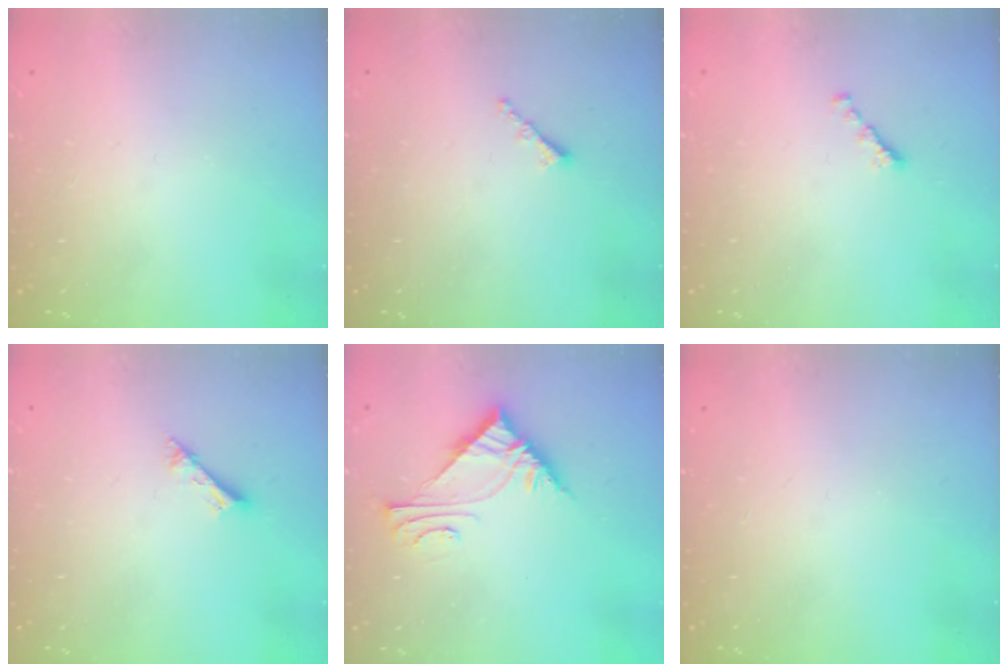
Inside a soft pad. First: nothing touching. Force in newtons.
{"total": 1.0, "press": 0.9, "slide": 0.4}
{"total": 1.5, "press": 1.4, "slide": 0.5}
{"total": 2.6, "press": 2.6, "slide": 0.1}
{"total": 6.9, "press": 6.8, "slide": 0.5}
{"total": 0.0}